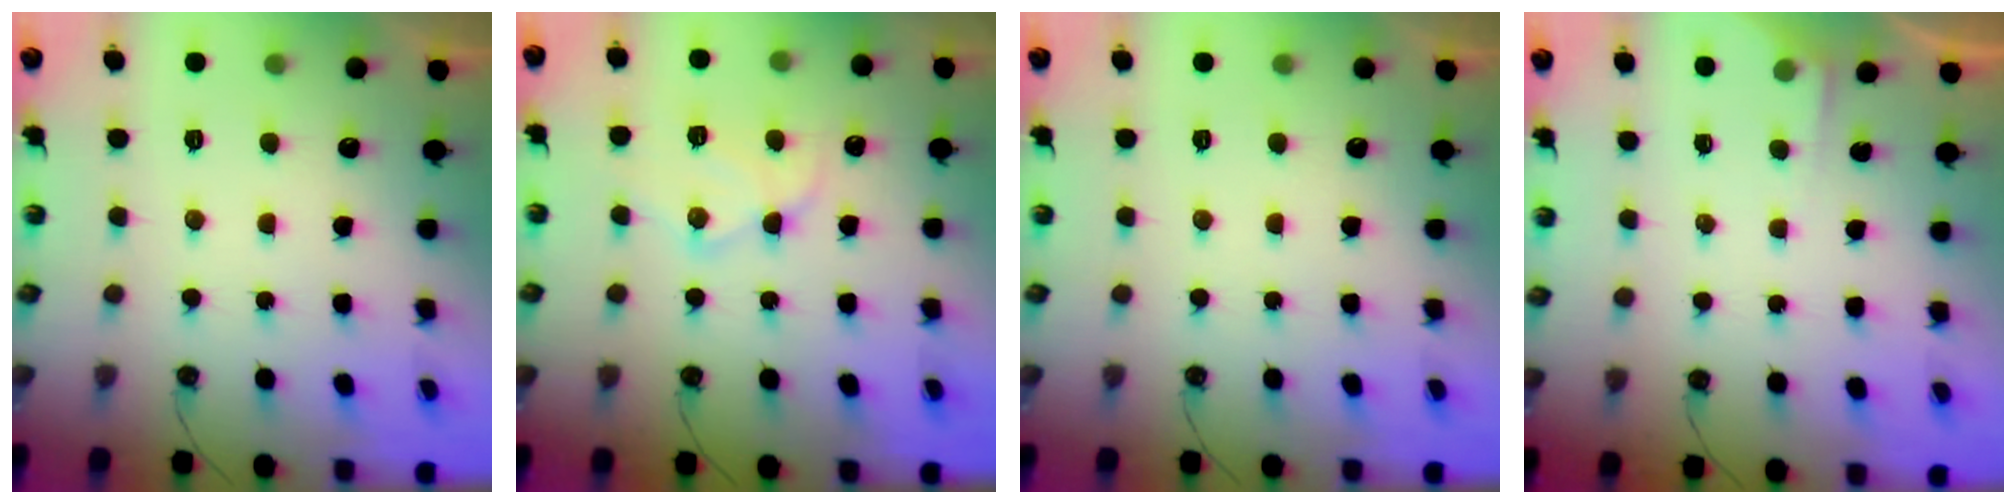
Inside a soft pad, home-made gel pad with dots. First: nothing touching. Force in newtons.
{"total": 13.1, "press": 13.1, "slide": 1.1}
{"total": 0.0}
{"total": 3.0, "press": 2.9, "slide": 0.5}